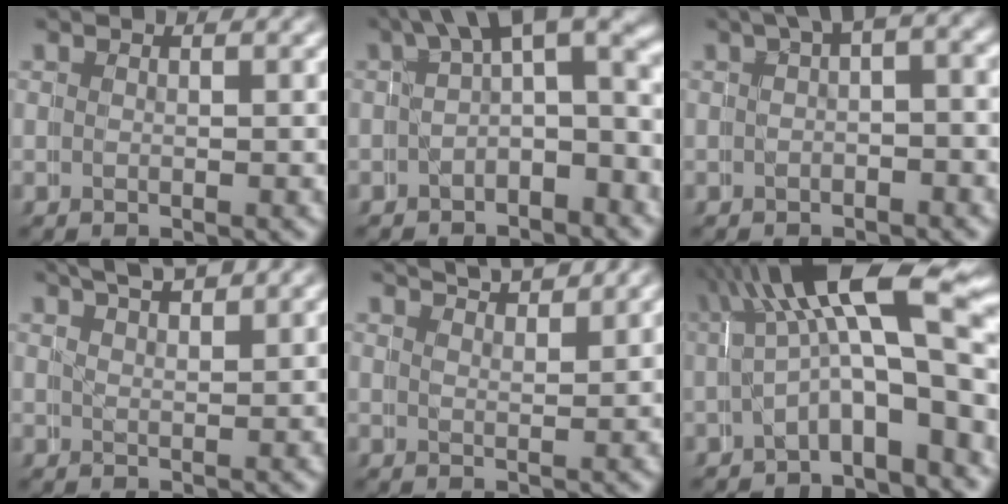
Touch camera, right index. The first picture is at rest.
{"total": 6.3, "force": [1.0, 3.5, 5.2], "torque": [-0.059, -0.005, 0.009]}
{"total": 2.7, "force": [0.7, 1.5, 2.1], "torque": [-0.023, 0.011, 0.000]}
{"total": 3.6, "force": [3.4, 0.7, 1.2], "torque": [-0.021, -0.002, 0.053]}
{"total": 3.6, "force": [3.6, 0.0, 0.5], "torque": [-0.007, -0.003, 0.059]}
{"total": 9.6, "force": [1.1, 5.2, 8.0], "torque": [-0.139, -0.002, 0.017]}